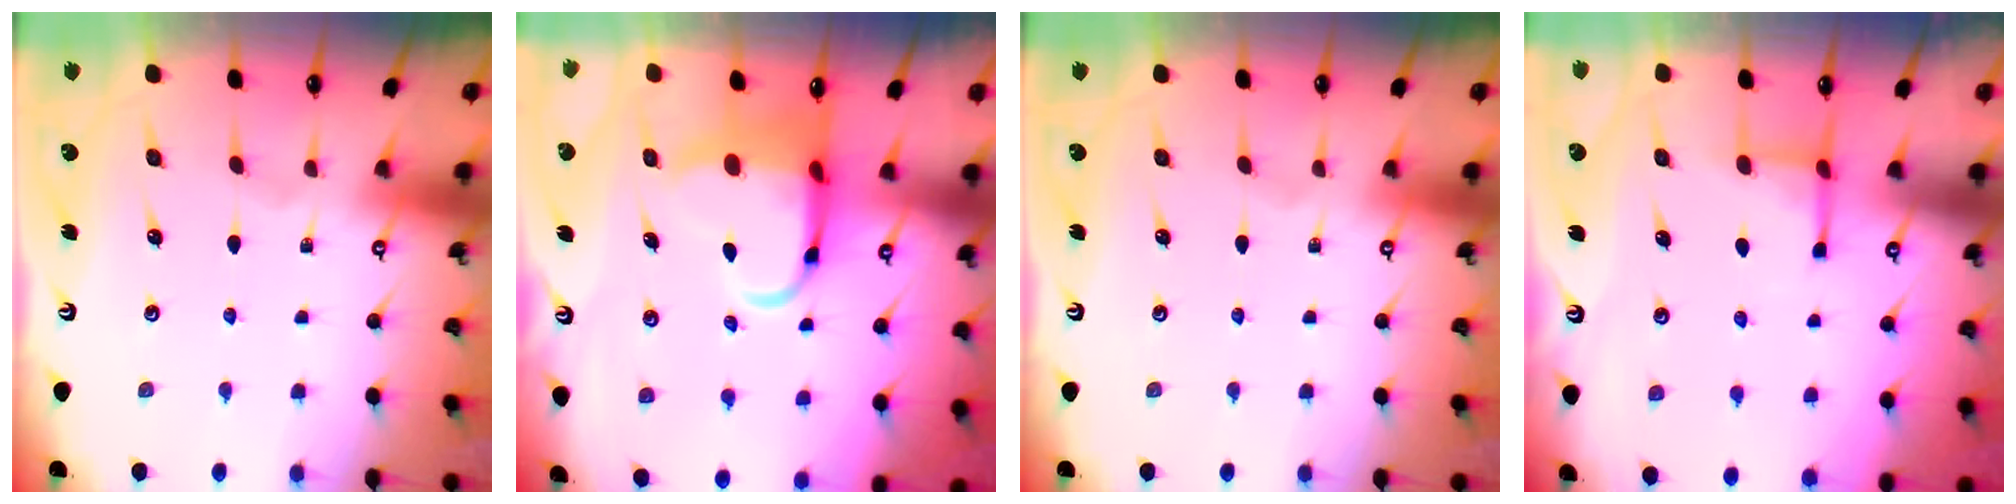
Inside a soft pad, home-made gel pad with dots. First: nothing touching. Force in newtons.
{"total": 8.6, "press": 8.4, "slide": 1.7}
{"total": 0.0}
{"total": 2.5, "press": 2.3, "slide": 0.8}